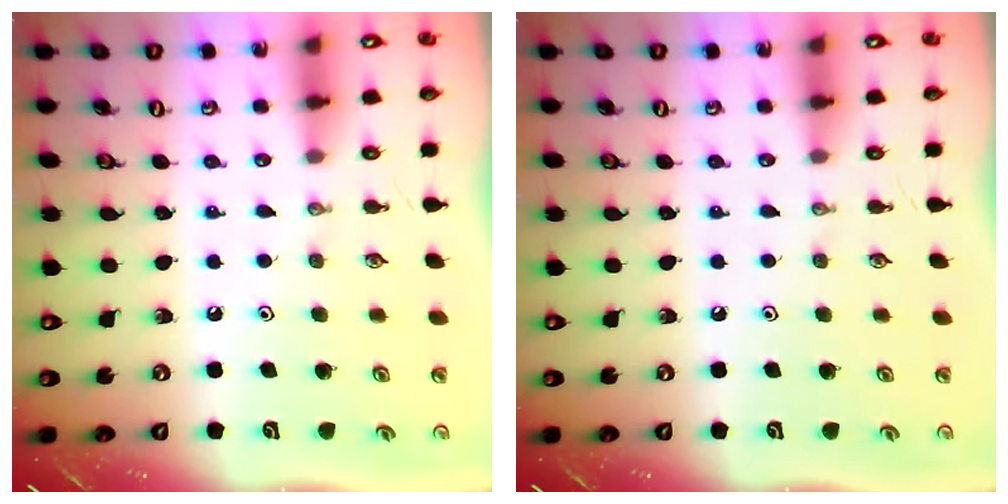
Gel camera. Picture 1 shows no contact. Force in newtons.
{"total": 0.0}